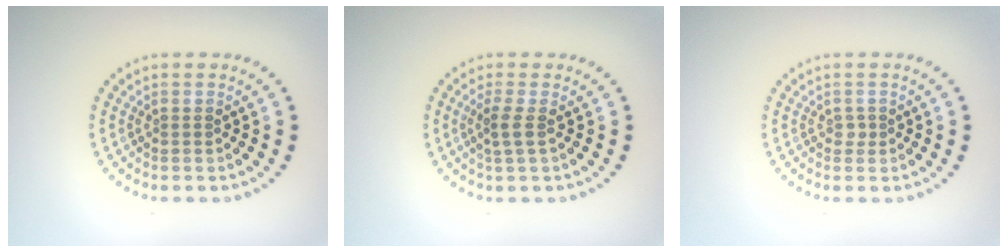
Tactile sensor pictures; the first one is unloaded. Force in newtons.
{"total": 1.5, "press": 1.3, "slide": 0.9}
{"total": 0.6, "press": 0.6, "slide": 0.3}